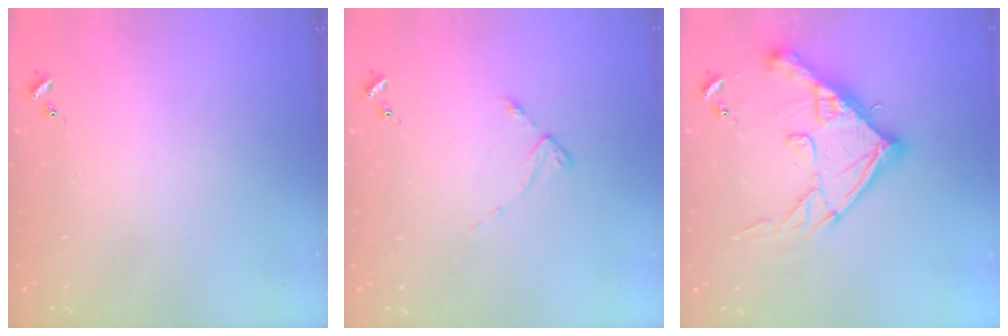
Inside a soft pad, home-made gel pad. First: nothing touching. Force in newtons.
{"total": 2.7, "press": 2.7, "slide": 0.4}
{"total": 19.6, "press": 19.5, "slide": 2.0}